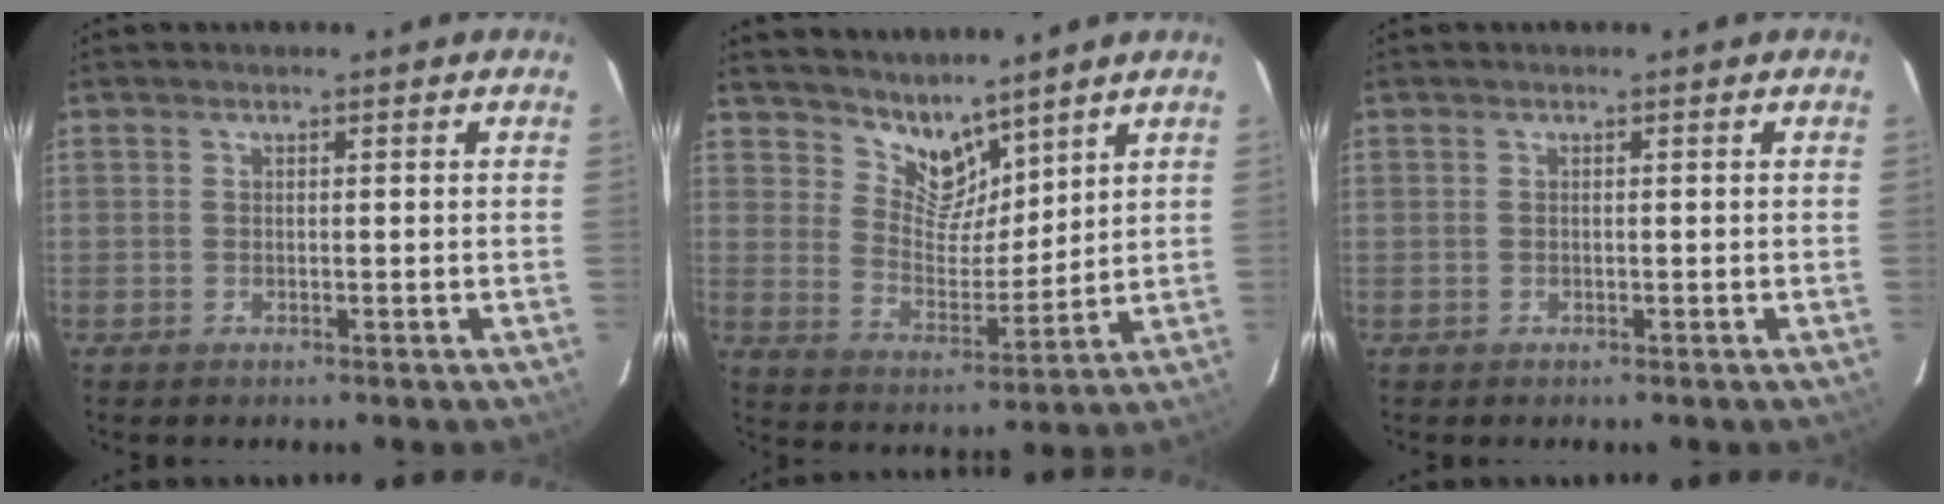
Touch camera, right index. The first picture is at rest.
{"total": 8.7, "force": [7.5, 3.7, 2.5], "torque": [-0.039, -0.001, 0.144]}
{"total": 0.0}